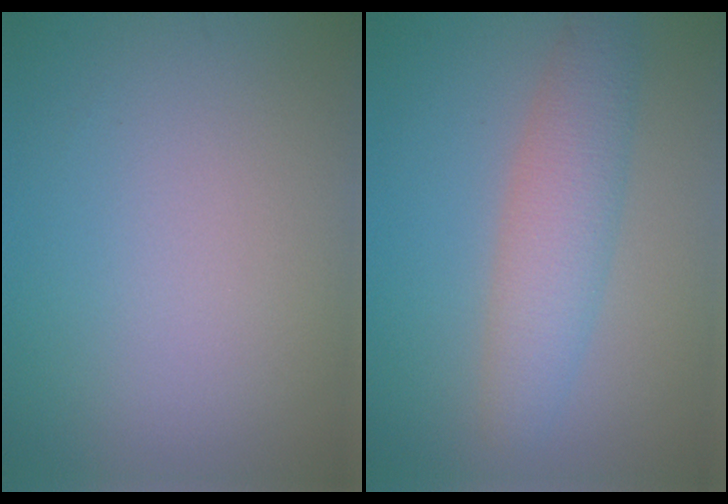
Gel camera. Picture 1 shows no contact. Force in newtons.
{"total": 4.3, "press": 4.3, "slide": 0.2}